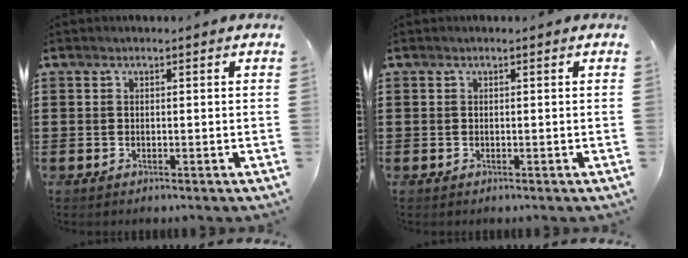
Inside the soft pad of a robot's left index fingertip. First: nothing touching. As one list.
[{"total": 0.0}]